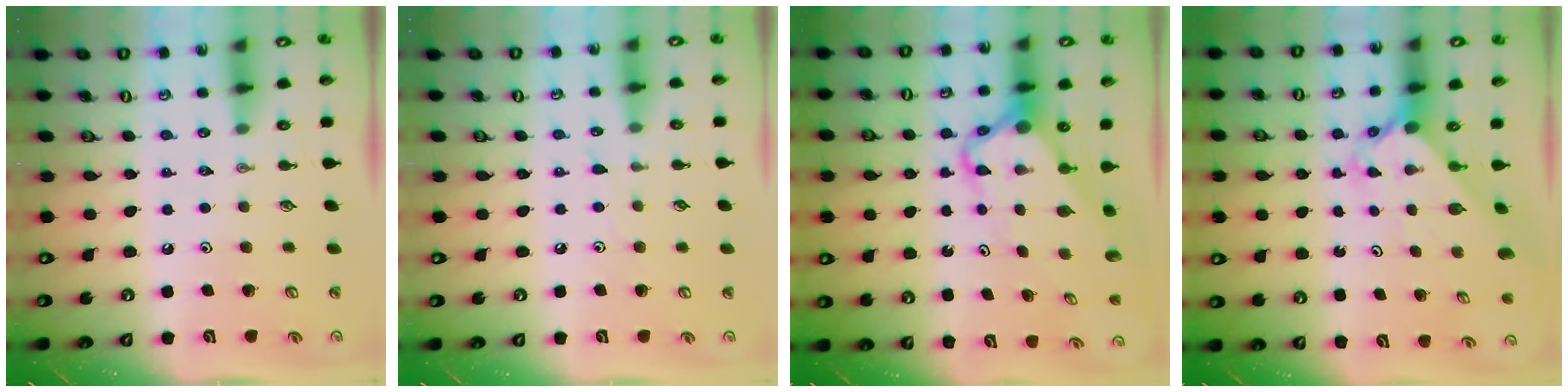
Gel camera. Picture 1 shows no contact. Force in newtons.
{"total": 4.2, "press": 4.2, "slide": 0.5}
{"total": 5.6, "press": 5.5, "slide": 0.6}
{"total": 2.5, "press": 2.5, "slide": 0.3}